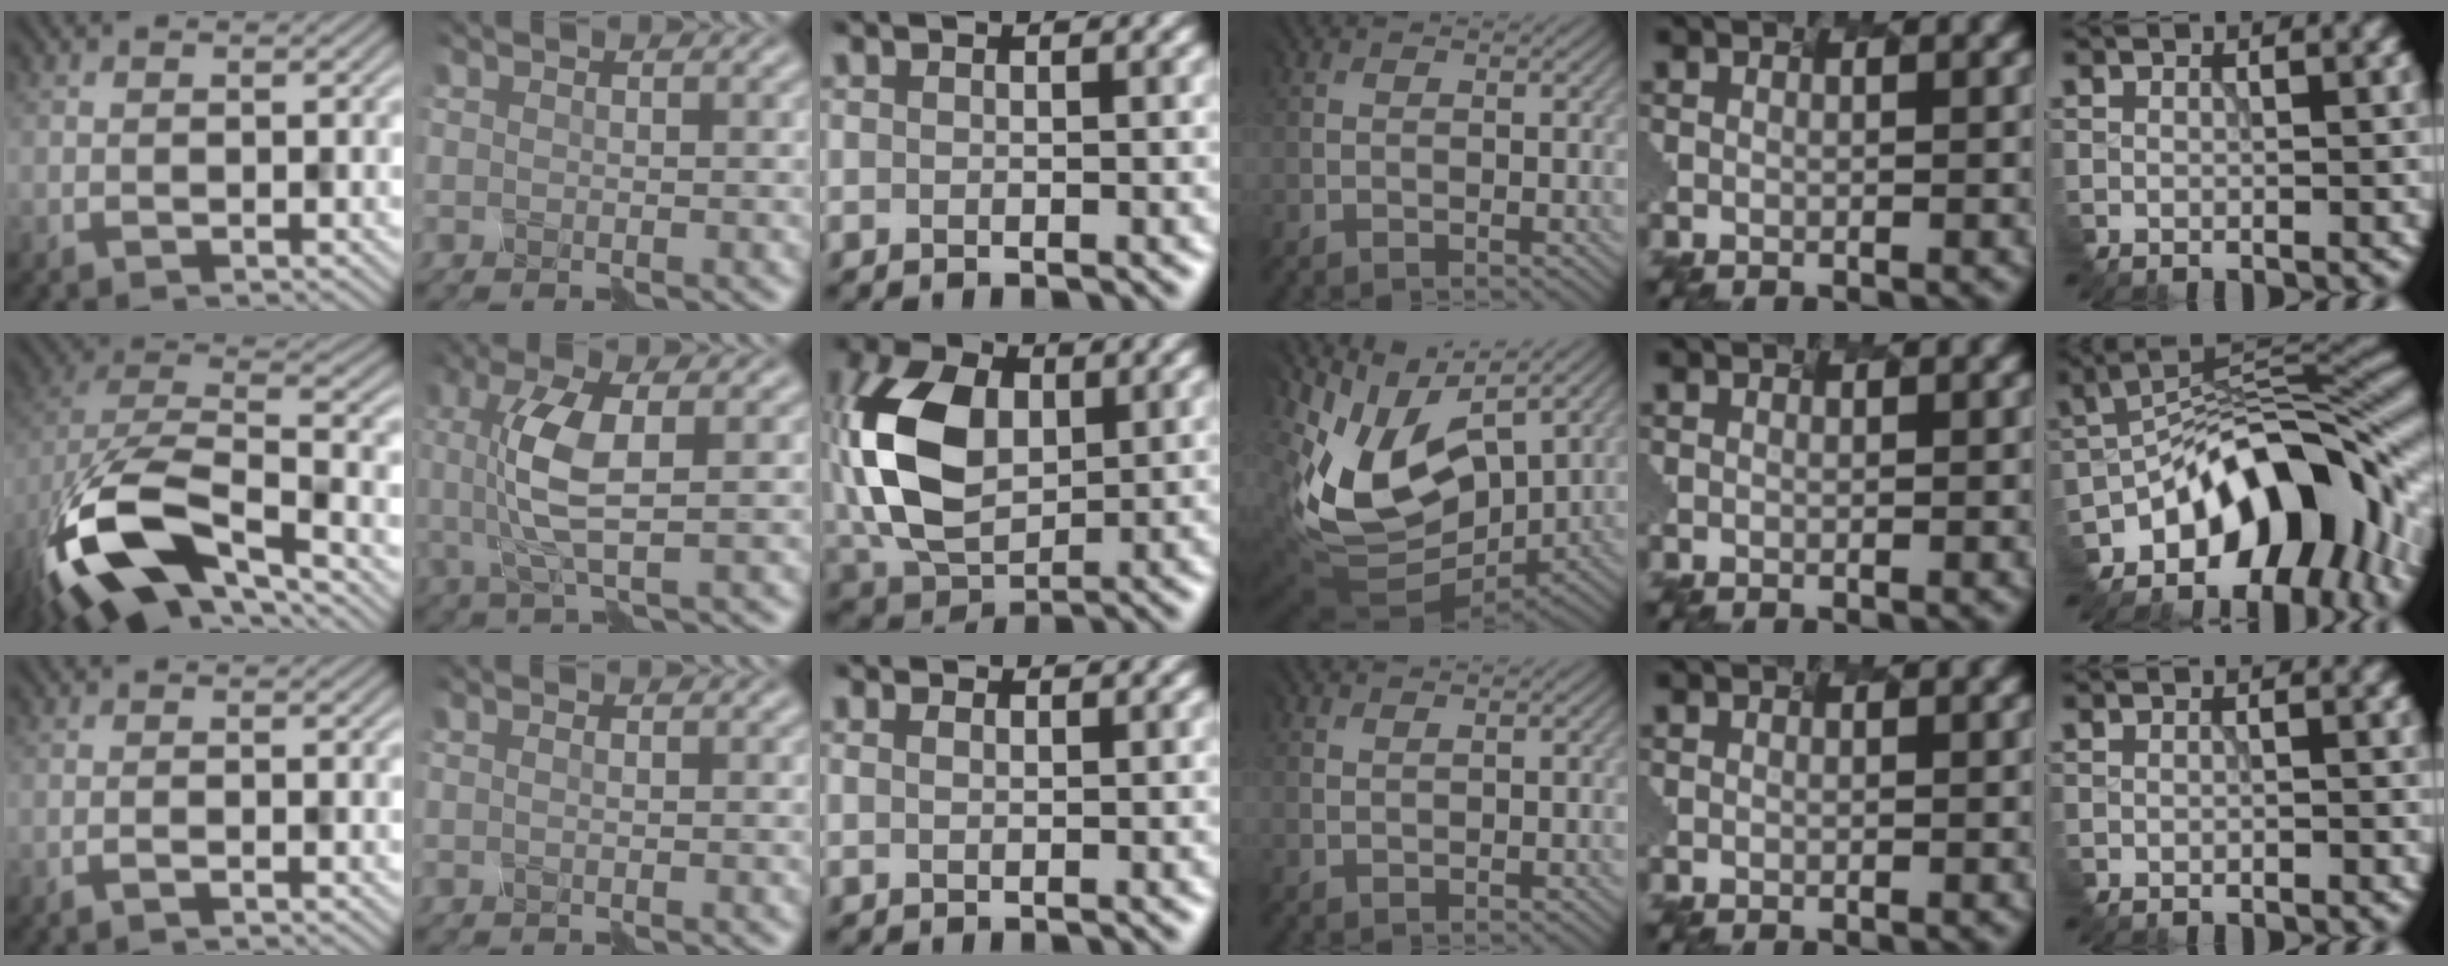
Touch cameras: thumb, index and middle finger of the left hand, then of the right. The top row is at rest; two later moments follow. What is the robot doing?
{"motion": "disassemble", "object": "markers"}